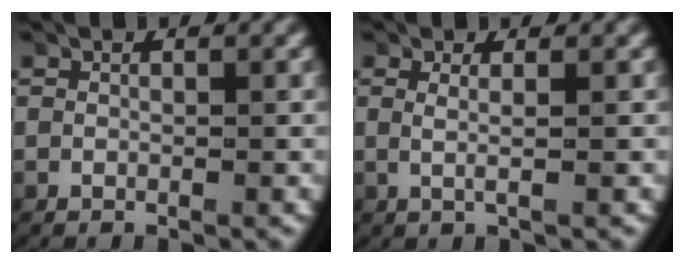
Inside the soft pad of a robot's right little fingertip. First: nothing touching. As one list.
[{"total": 1.5, "force": [0.3, -0.1, 1.4], "torque": [-0.039, -0.009, 0.010]}]